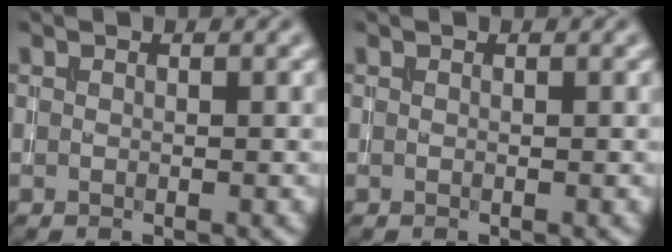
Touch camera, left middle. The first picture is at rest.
{"total": 0.0}